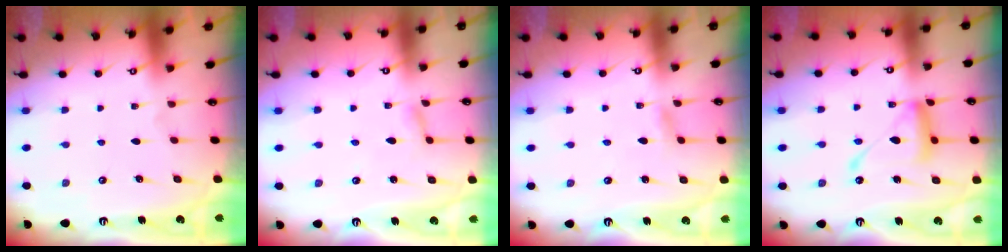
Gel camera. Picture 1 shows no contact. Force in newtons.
{"total": 1.8, "press": 1.7, "slide": 0.1}
{"total": 3.2, "press": 3.2, "slide": 0.4}
{"total": 13.1, "press": 13.1, "slide": 1.1}